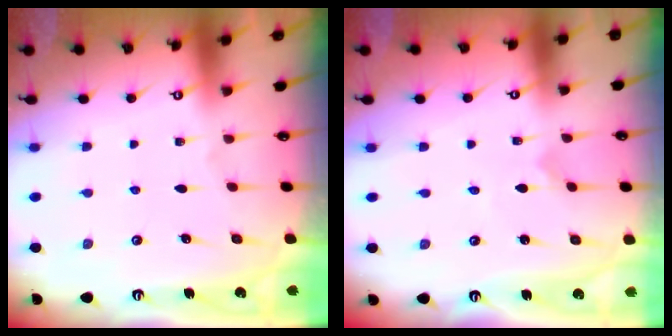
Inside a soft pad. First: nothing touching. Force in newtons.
{"total": 0.0}